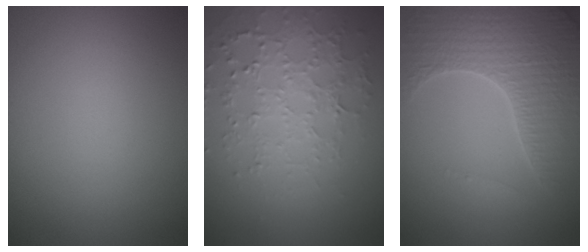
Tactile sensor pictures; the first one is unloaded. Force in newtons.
{"total": 4.5, "press": 3.5, "slide": 2.9}
{"total": 5.0, "press": 4.5, "slide": 2.3}